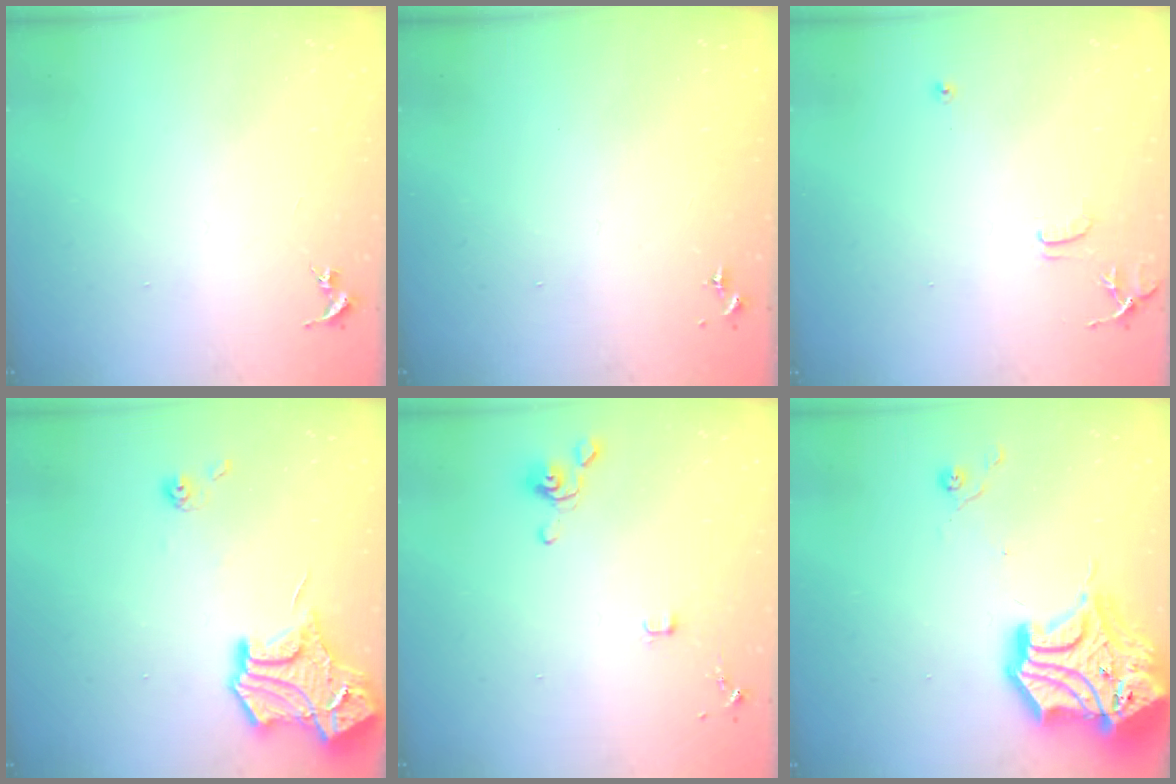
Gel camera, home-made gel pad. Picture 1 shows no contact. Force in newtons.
{"total": 0.0}
{"total": 7.9, "press": 7.9, "slide": 0.7}
{"total": 15.5, "press": 15.4, "slide": 1.4}
{"total": 4.0, "press": 3.9, "slide": 0.9}
{"total": 21.9, "press": 21.7, "slide": 2.9}